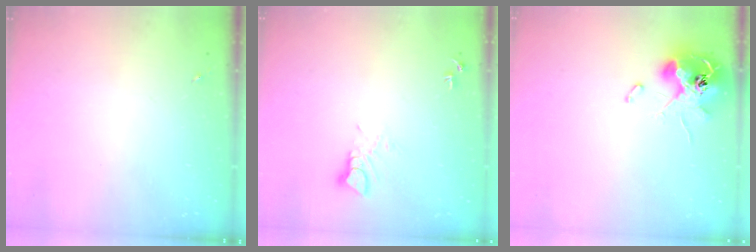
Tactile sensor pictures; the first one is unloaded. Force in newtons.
{"total": 4.7, "press": 4.7, "slide": 0.3}
{"total": 12.4, "press": 12.4, "slide": 1.0}